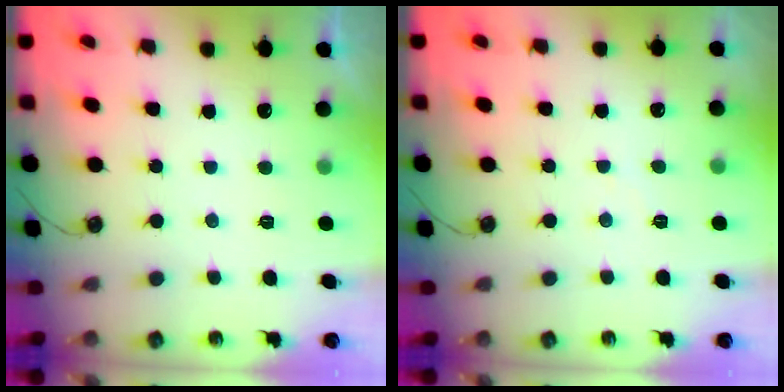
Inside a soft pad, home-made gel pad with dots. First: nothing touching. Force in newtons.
{"total": 4.1, "press": 4.0, "slide": 0.6}